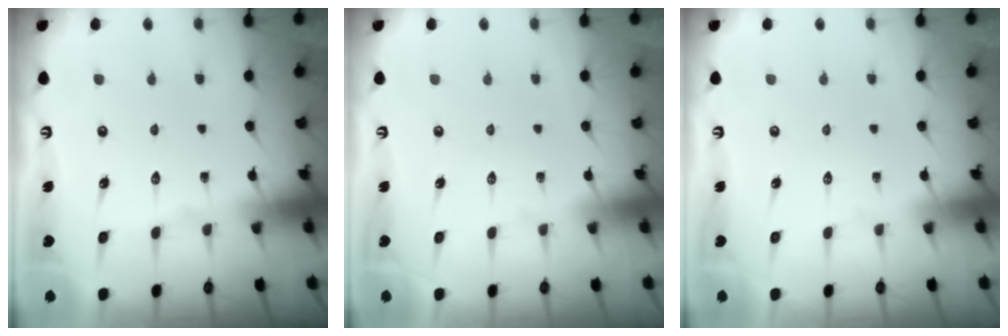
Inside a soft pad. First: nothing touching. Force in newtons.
{"total": 0.0}
{"total": 0.0}